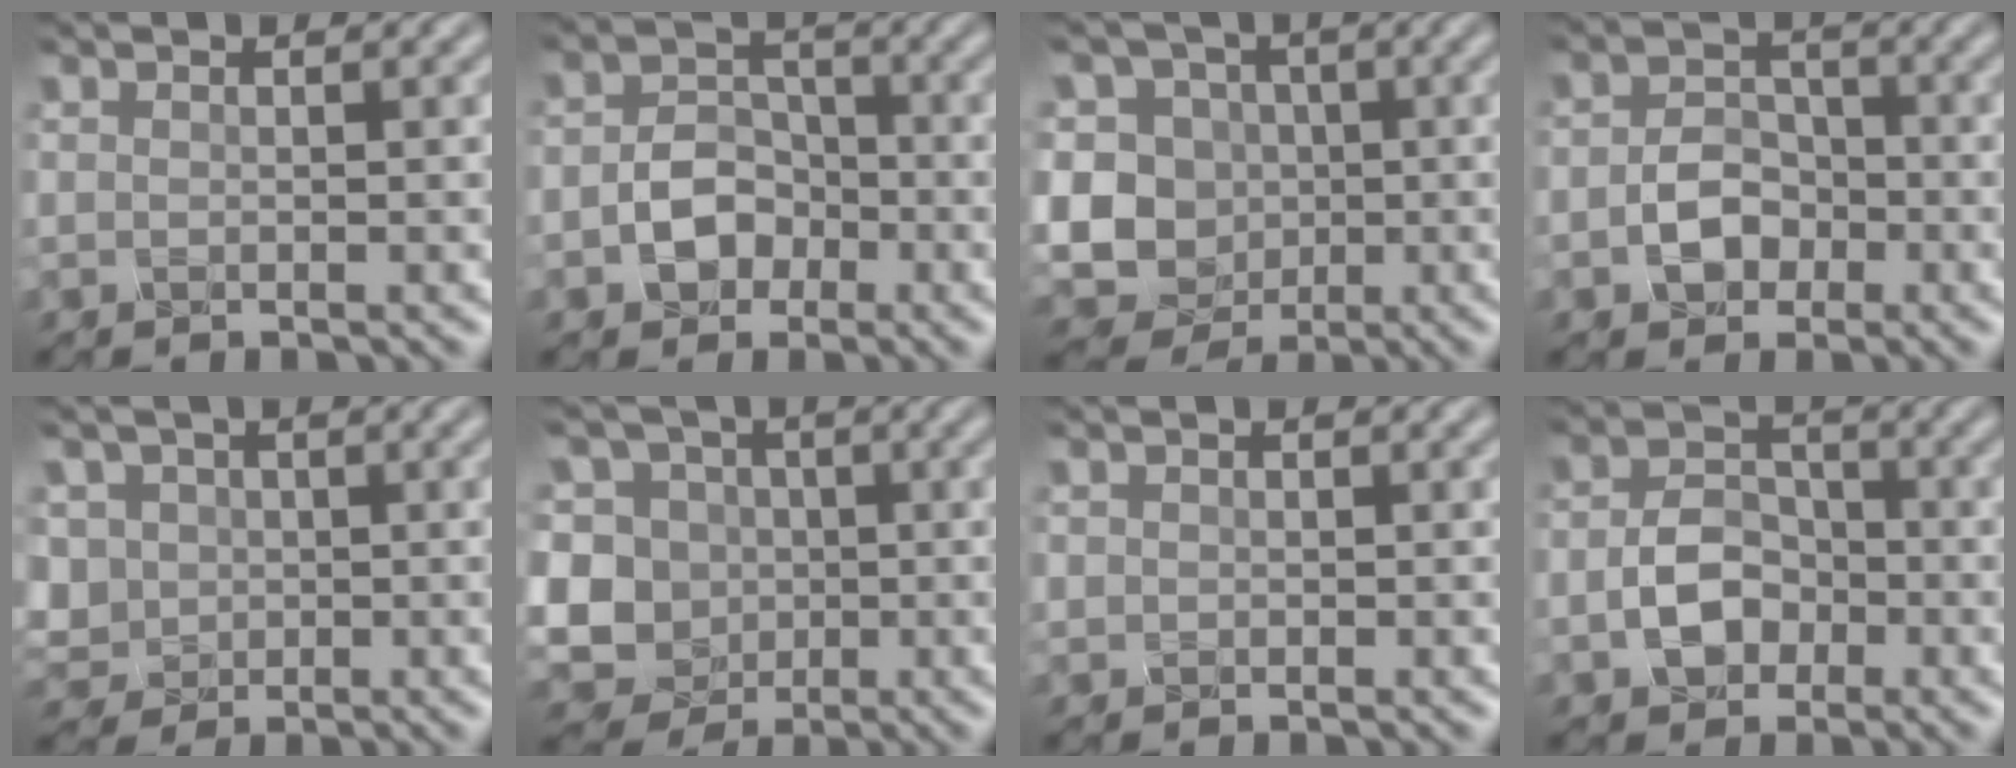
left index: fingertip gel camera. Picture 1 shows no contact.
{"total": 3.6, "force": [-1.9, 2.7, 1.5], "torque": [-0.018, 0.002, -0.031]}
{"total": 13.3, "force": [-1.3, 12.5, 4.3], "torque": [-0.102, 0.008, -0.043]}
{"total": 3.3, "force": [-1.7, 2.4, 1.4], "torque": [-0.022, 0.001, -0.031]}
{"total": 5.7, "force": [-0.1, 5.2, 2.4], "torque": [-0.063, 0.016, -0.017]}
{"total": 14.7, "force": [-0.9, 13.9, 4.7], "torque": [-0.134, 0.010, -0.038]}
{"total": 0.5, "force": [-0.2, 0.3, -0.3], "torque": [0.009, 0.000, 0.000]}
{"total": 3.9, "force": [-1.8, 2.9, 2.0], "torque": [-0.031, 0.001, -0.033]}